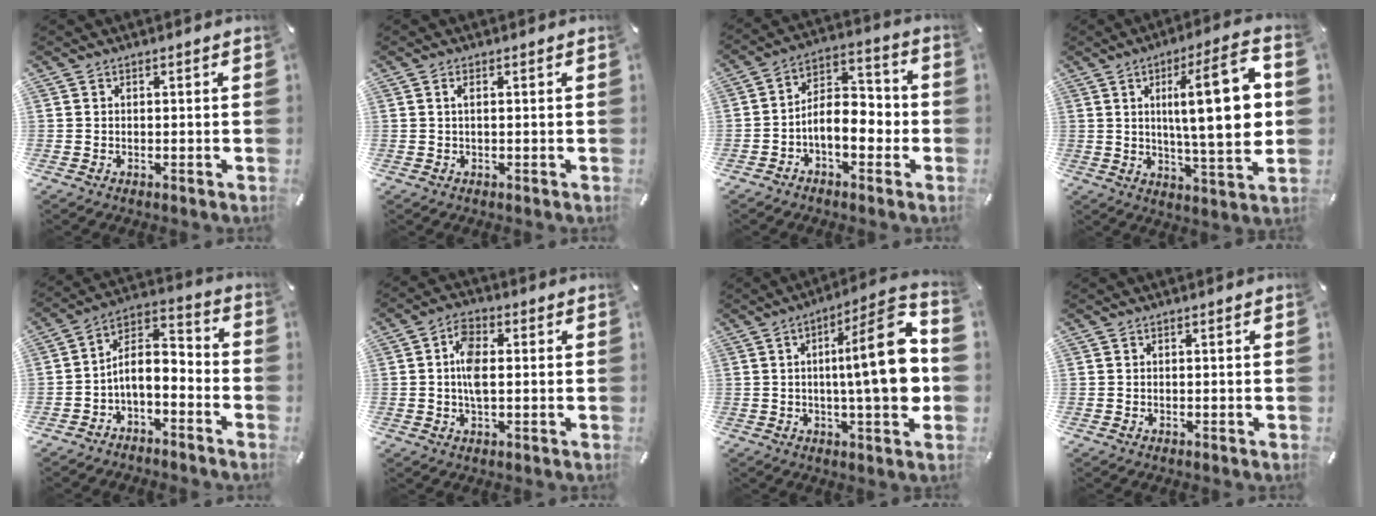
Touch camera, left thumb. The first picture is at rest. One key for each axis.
{"total": 1.1, "fx": 0.2, "fy": 0.2, "fz": 1.1, "tx": -0.023, "ty": 0.000, "tz": 0.002}
{"total": 9.7, "fx": -3.2, "fy": 6.2, "fz": 6.6, "tx": -0.106, "ty": 0.012, "tz": -0.058}
{"total": 20.3, "fx": 2.9, "fy": 4.7, "fz": 19.5, "tx": -0.300, "ty": -0.009, "tz": 0.028}
{"total": 6.9, "fx": -3.3, "fy": 4.2, "fz": 4.4, "tx": -0.082, "ty": 0.006, "tz": -0.063}
{"total": 6.6, "fx": 0.4, "fy": 3.5, "fz": 5.7, "tx": -0.107, "ty": 0.000, "tz": 0.000}
{"total": 19.0, "fx": 0.7, "fy": 3.8, "fz": 18.6, "tx": -0.268, "ty": -0.007, "tz": -0.004}
{"total": 0.0}